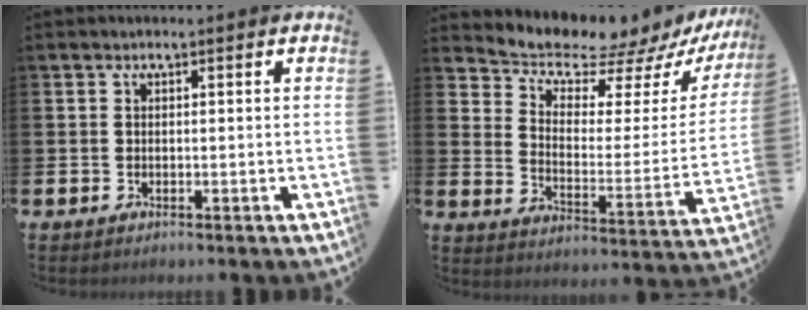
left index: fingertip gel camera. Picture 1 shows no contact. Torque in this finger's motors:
{"motor_torque": [-0.20, -0.08, 0.39, 0.01]}